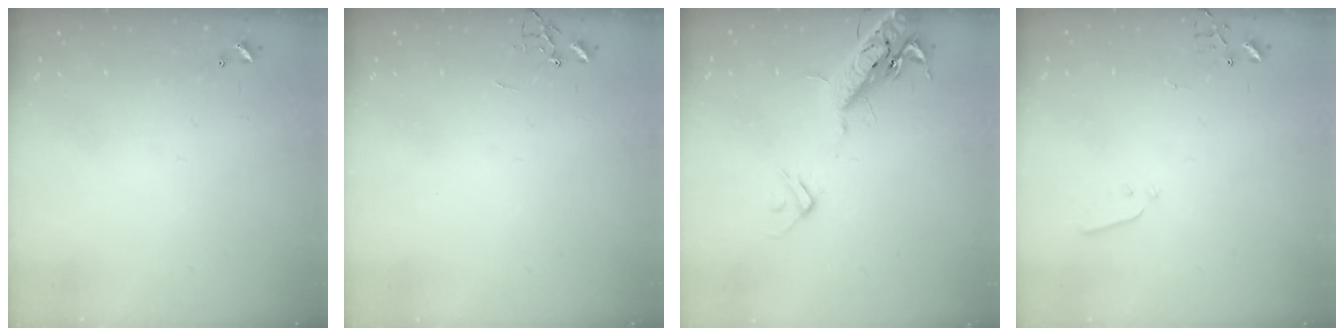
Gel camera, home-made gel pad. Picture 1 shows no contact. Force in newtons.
{"total": 0.0}
{"total": 17.1, "press": 16.7, "slide": 3.7}
{"total": 3.0, "press": 3.0, "slide": 0.3}